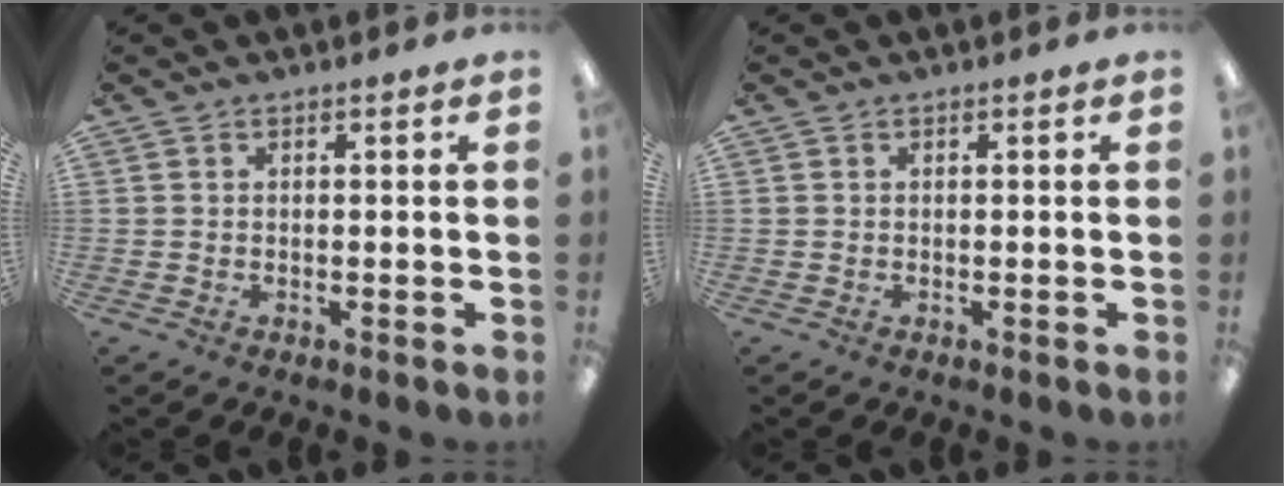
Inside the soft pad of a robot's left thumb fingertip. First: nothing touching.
{"total": 0.0}